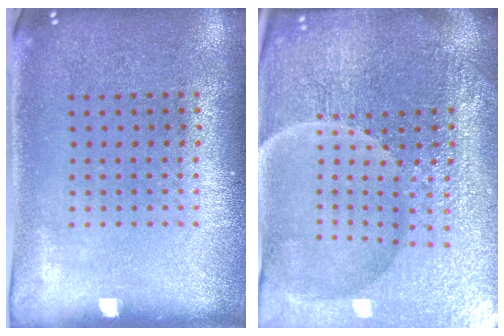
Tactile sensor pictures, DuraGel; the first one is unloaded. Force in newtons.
{"total": 5.6, "press": 5.3, "slide": 1.9}